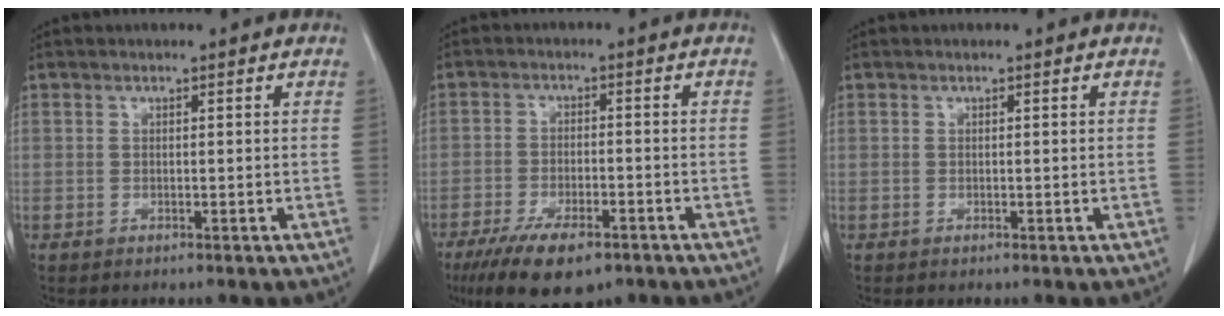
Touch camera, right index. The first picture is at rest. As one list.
[{"total": 10.6, "force": [-7.1, 3.6, 7.0], "torque": [-0.116, -0.014, -0.114]}, {"total": 0.0}]